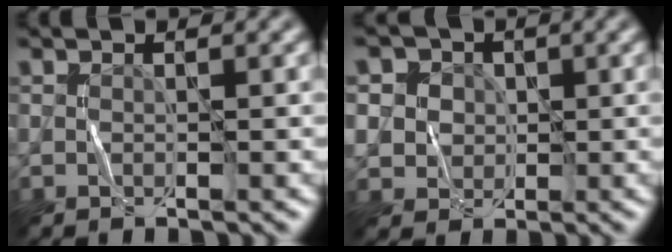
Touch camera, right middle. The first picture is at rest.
{"total": 6.7, "force": [2.2, 5.8, 2.5], "torque": [-0.065, 0.031, 0.023]}